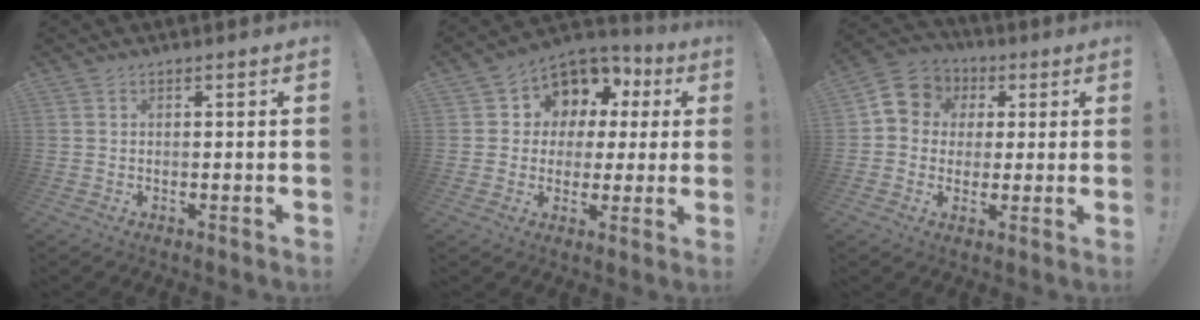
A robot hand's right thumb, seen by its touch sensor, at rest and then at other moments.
{"total": 9.7, "force": [3.7, 8.3, 3.3], "torque": [-0.050, -0.030, 0.078]}
{"total": 9.3, "force": [2.2, 8.4, 3.5], "torque": [-0.045, 0.000, 0.048]}